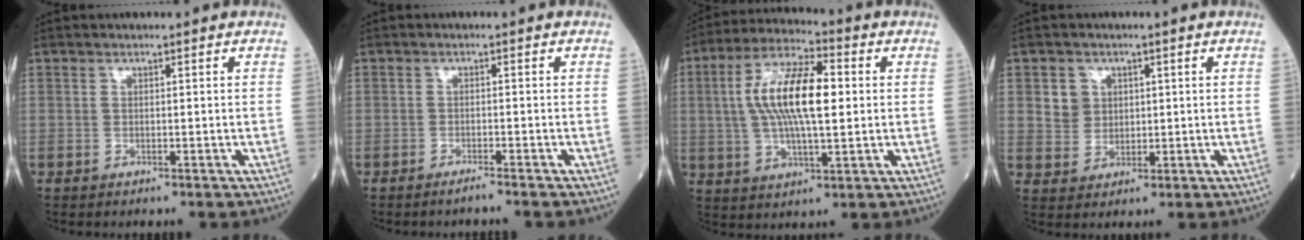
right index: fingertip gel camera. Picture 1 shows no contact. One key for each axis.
{"total": 1.6, "fx": -1.4, "fy": -0.4, "fz": 0.7, "tx": -0.011, "ty": 0.002, "tz": -0.025}
{"total": 13.3, "fx": 1.5, "fy": 3.7, "fz": 12.6, "tx": -0.248, "ty": 0.020, "tz": 0.024}
{"total": 4.0, "fx": 1.3, "fy": 3.7, "fz": 0.9, "tx": -0.017, "ty": 0.010, "tz": 0.027}